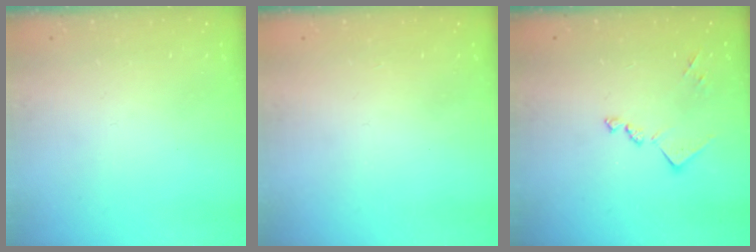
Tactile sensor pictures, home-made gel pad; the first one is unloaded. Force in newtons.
{"total": 1.0, "press": 0.9, "slide": 0.4}
{"total": 10.3, "press": 10.3, "slide": 0.6}